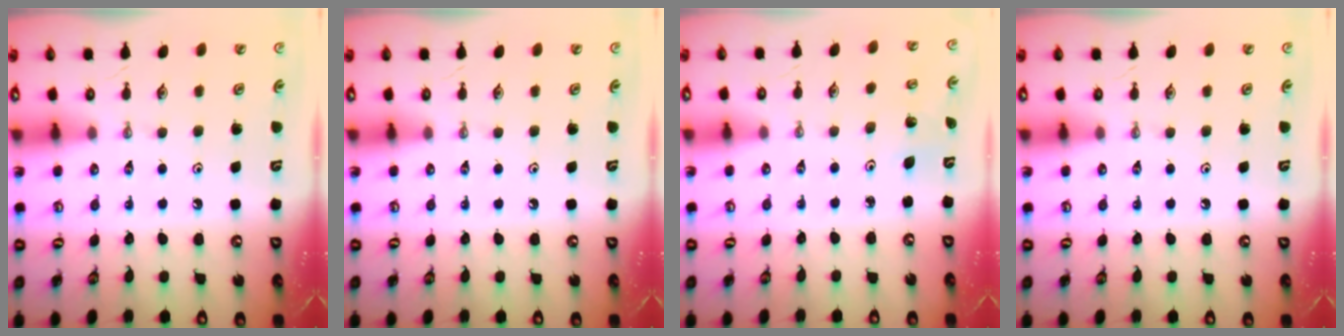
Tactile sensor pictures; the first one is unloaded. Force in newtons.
{"total": 0.0}
{"total": 1.1, "press": 1.1, "slide": 0.1}
{"total": 0.0}